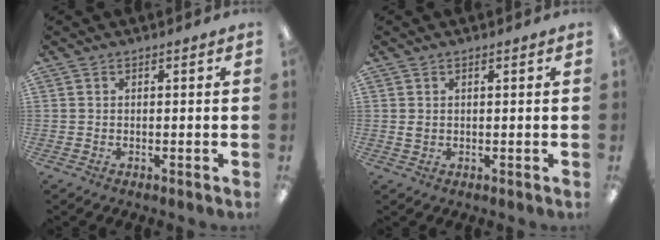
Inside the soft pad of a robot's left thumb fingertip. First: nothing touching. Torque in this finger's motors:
{"motor_torque": [0.18, 0.42, -0.12, -0.24, 0.00]}